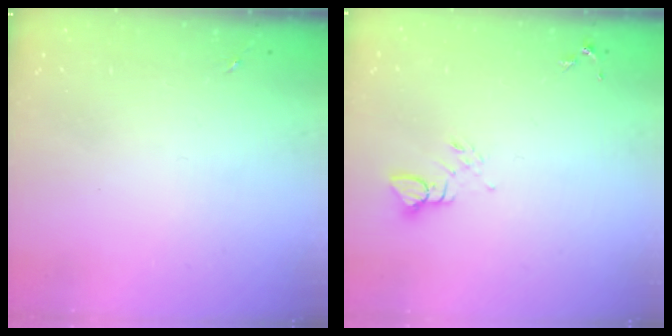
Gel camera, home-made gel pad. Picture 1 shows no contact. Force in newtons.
{"total": 3.8, "press": 3.8, "slide": 0.5}